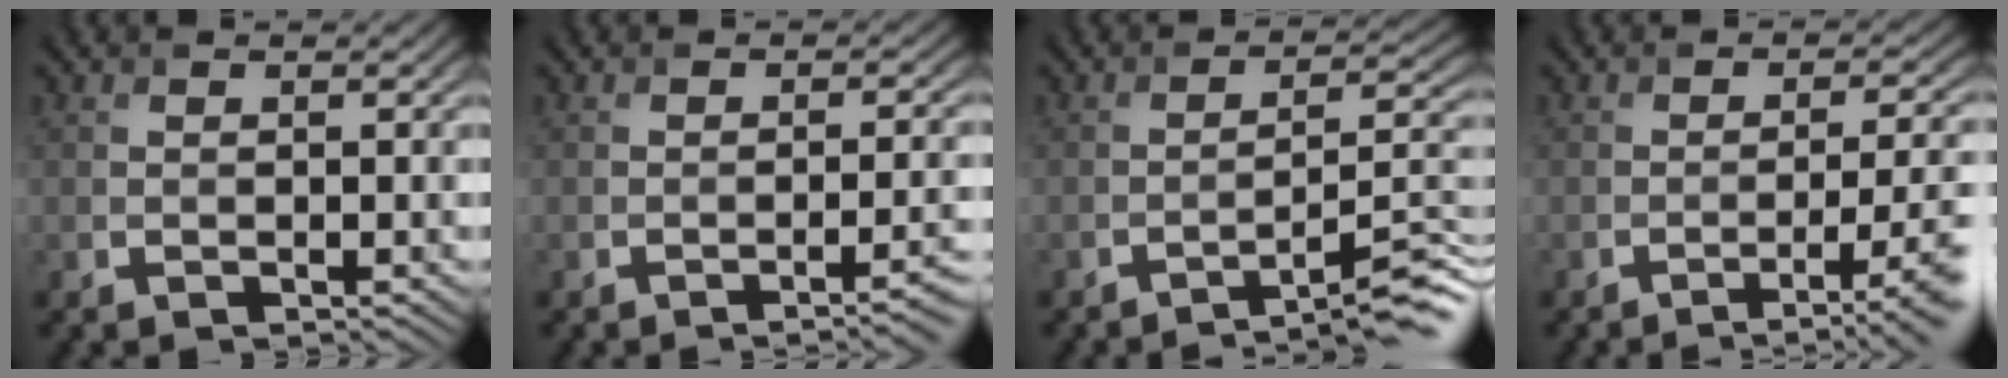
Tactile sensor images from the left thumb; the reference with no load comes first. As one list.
[{"total": 3.2, "force": [-1.7, 0.8, 2.6], "torque": [-0.025, 0.006, -0.033]}, {"total": 7.9, "force": [-5.7, 1.4, 5.3], "torque": [-0.076, 0.009, -0.089]}, {"total": 7.0, "force": [-3.1, 1.8, 6.0], "torque": [-0.083, -0.008, -0.041]}]